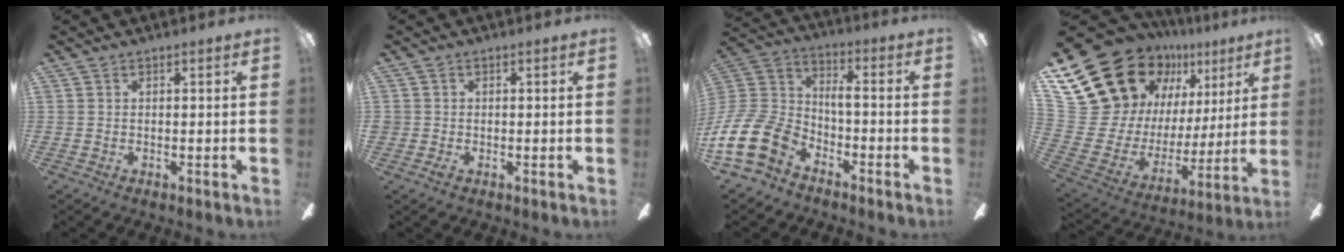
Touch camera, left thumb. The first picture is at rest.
{"total": 1.4, "force": [-0.2, 1.3, 0.6], "torque": [-0.012, 0.002, -0.003]}
{"total": 15.7, "force": [-8.2, 10.0, 9.0], "torque": [-0.206, 0.031, -0.147]}
{"total": 25.7, "force": [15.2, 17.2, 11.5], "torque": [-0.227, -0.109, 0.318]}